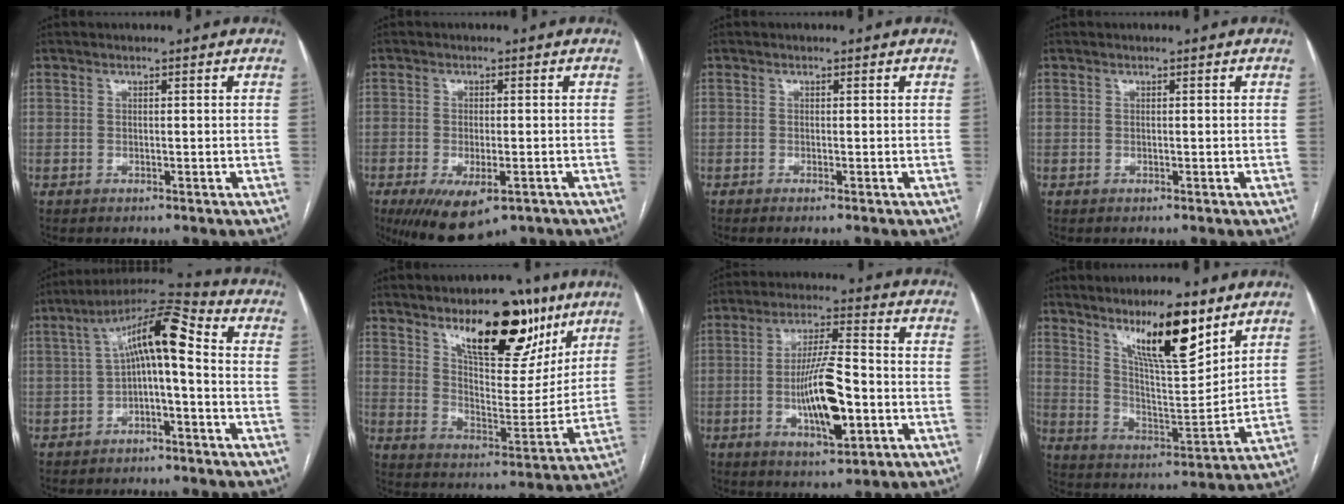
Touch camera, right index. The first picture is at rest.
{"total": 9.1, "force": [-5.3, 3.6, 6.5], "torque": [-0.110, -0.019, -0.078]}
{"total": 0.6, "force": [-0.4, -0.2, 0.4], "torque": [-0.009, 0.000, -0.010]}
{"total": 0.0}
{"total": 10.5, "force": [0.5, 2.2, 10.3], "torque": [-0.177, 0.050, 0.006]}
{"total": 16.8, "force": [10.9, 6.2, 11.2], "torque": [-0.148, -0.009, 0.177]}
{"total": 8.7, "force": [-1.7, 1.6, 8.4], "torque": [-0.155, -0.007, -0.028]}
{"total": 13.8, "force": [9.1, 2.3, 10.0], "torque": [-0.167, -0.009, 0.164]}